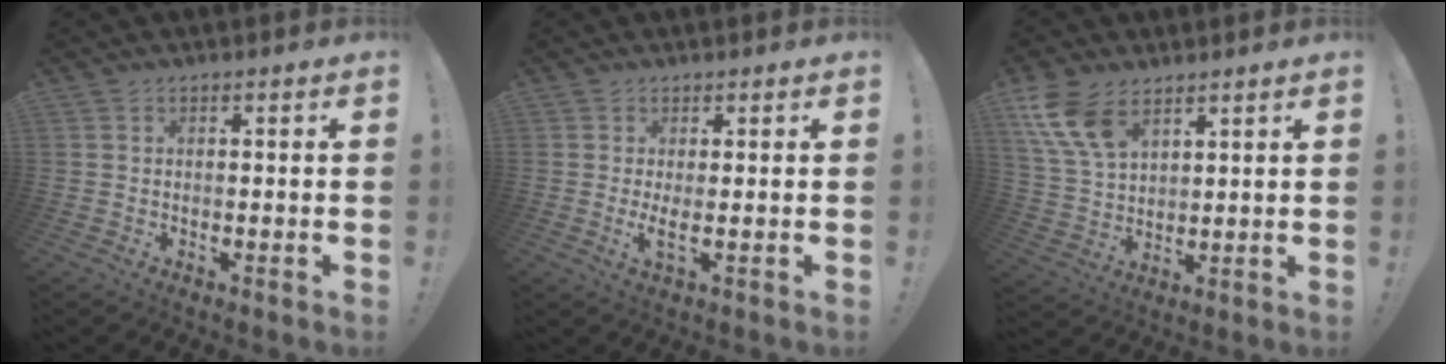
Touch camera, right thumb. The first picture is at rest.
{"total": 3.4, "force": [0.7, 0.1, 3.3], "torque": [-0.049, -0.019, 0.013]}
{"total": 11.9, "force": [6.9, 6.5, 7.2], "torque": [-0.157, -0.023, 0.136]}